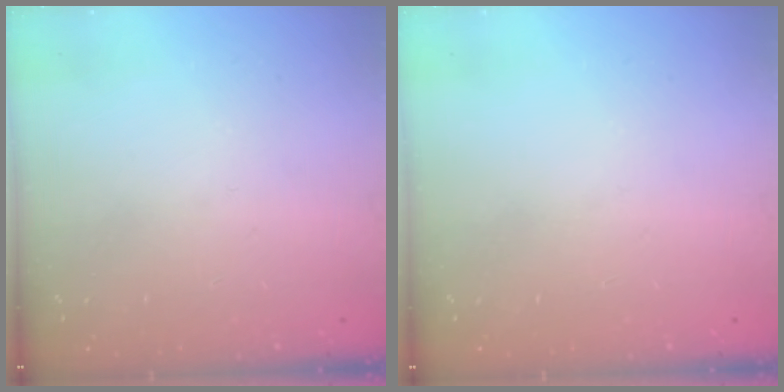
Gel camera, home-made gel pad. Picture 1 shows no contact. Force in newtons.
{"total": 0.0}